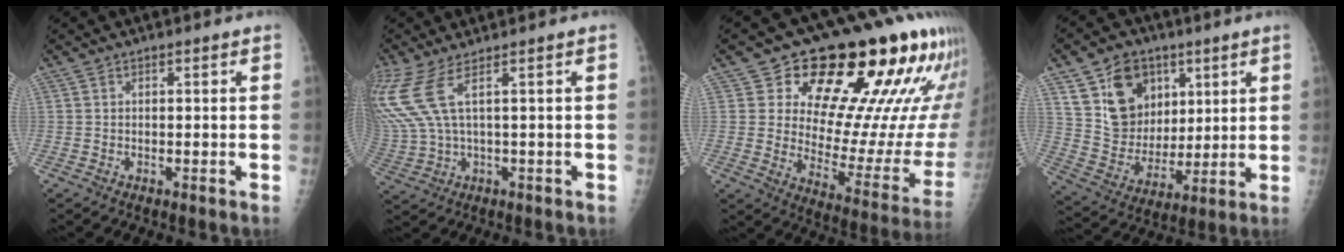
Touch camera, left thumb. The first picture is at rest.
{"total": 8.5, "force": [3.8, 1.2, 7.5], "torque": [-0.224, -0.004, 0.091]}
{"total": 24.2, "force": [14.4, 9.5, 17.0], "torque": [-0.191, -0.066, 0.205]}
{"total": 15.7, "force": [7.5, 11.6, 7.5], "torque": [-0.091, -0.035, 0.147]}